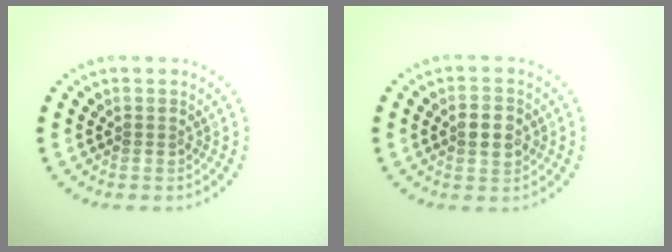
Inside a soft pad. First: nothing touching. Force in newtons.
{"total": 2.7, "press": 2.7, "slide": 0.1}